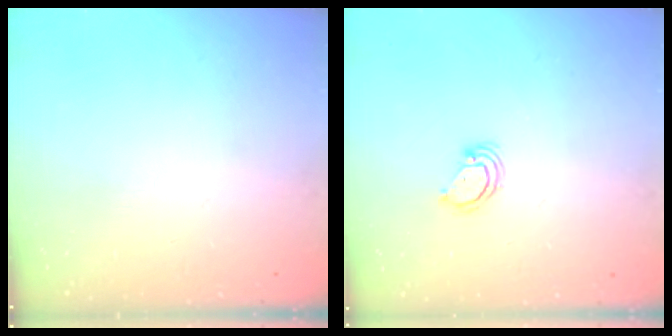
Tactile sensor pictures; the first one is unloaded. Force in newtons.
{"total": 3.6, "press": 3.6, "slide": 0.3}